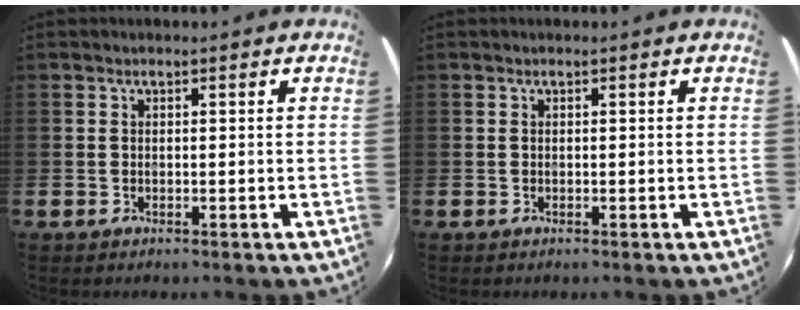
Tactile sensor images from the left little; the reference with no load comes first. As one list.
[{"total": 0.0}]